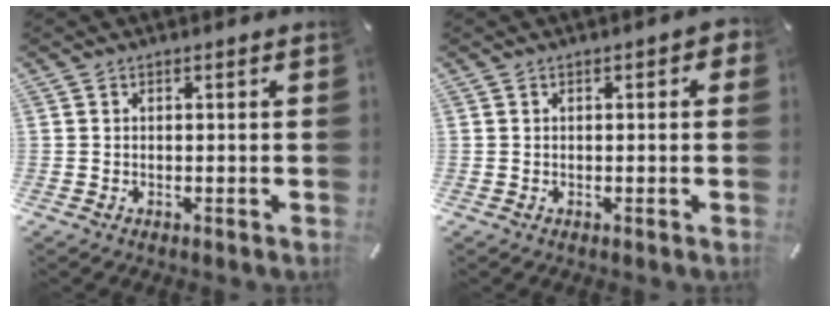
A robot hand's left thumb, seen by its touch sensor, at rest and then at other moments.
{"total": 1.1, "force": [0.0, 0.7, 0.9], "torque": [-0.009, 0.002, -0.003]}